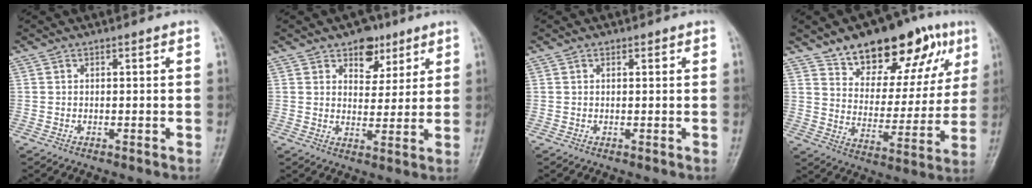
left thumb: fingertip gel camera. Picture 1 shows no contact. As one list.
[{"total": 7.0, "force": [4.3, 4.7, 3.0], "torque": [-0.009, -0.020, 0.063]}, {"total": 0.6, "force": [0.4, 0.4, 0.3], "torque": [0.000, -0.002, 0.003]}, {"total": 19.9, "force": [12.1, 10.1, 12.1], "torque": [-0.114, -0.042, 0.188]}]